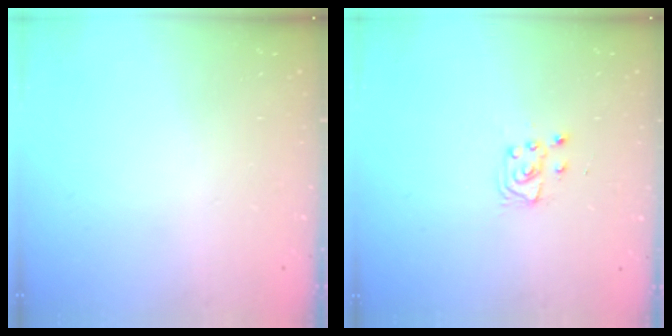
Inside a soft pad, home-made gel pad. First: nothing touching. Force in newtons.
{"total": 4.9, "press": 4.9, "slide": 0.5}